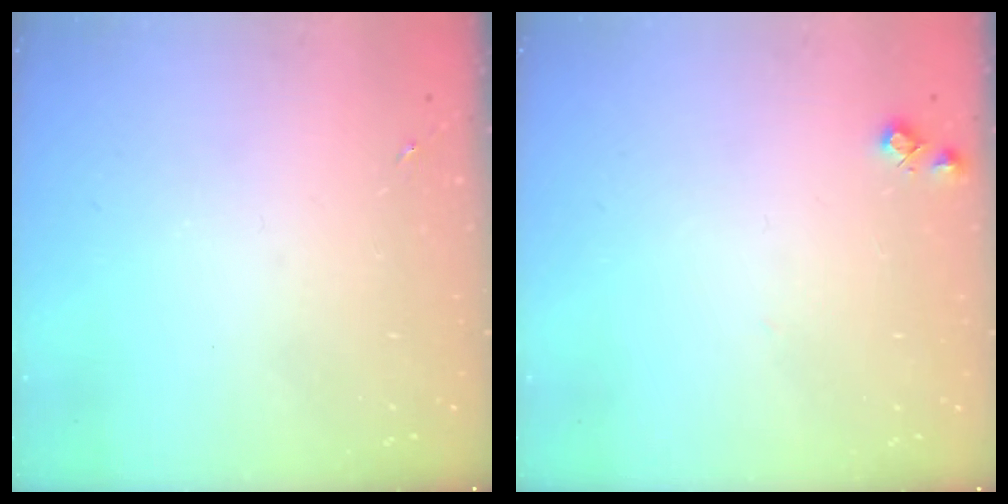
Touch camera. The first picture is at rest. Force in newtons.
{"total": 6.6, "press": 6.6, "slide": 0.6}